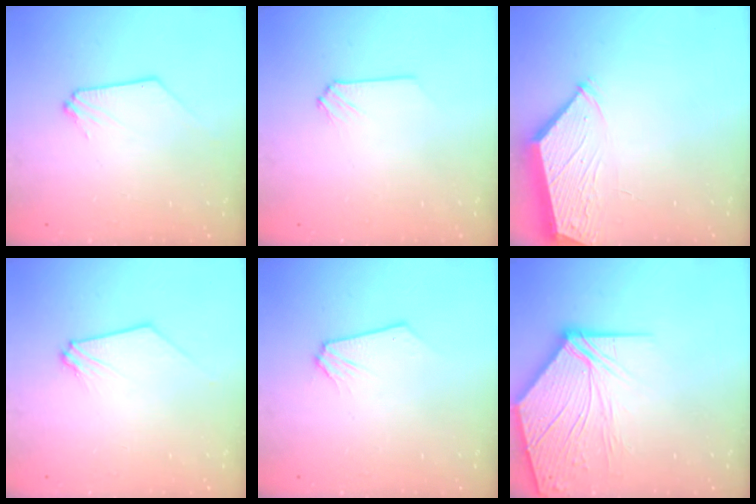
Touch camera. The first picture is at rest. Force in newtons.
{"total": 0.0}
{"total": 3.0, "press": 3.0, "slide": 0.4}
{"total": 0.0}
{"total": 0.0}
{"total": 16.2, "press": 16.0, "slide": 2.6}